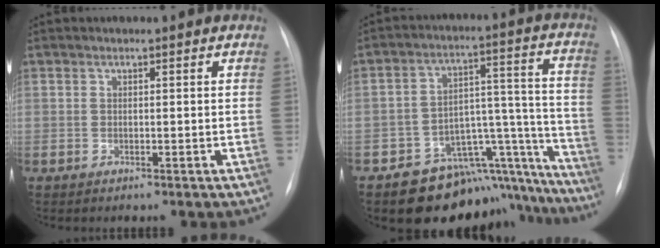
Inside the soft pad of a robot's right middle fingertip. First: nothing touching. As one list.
[{"total": 16.1, "force": [-14.1, 6.9, 3.6], "torque": [-0.001, 0.088, -0.187]}]